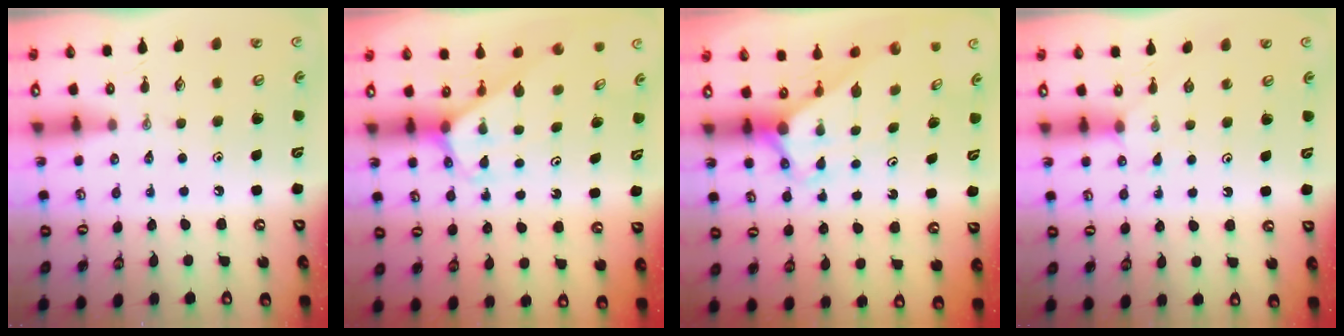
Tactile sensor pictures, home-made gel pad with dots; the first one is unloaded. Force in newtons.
{"total": 2.4, "press": 2.4, "slide": 0.2}
{"total": 2.7, "press": 2.7, "slide": 0.2}
{"total": 3.5, "press": 3.5, "slide": 0.4}